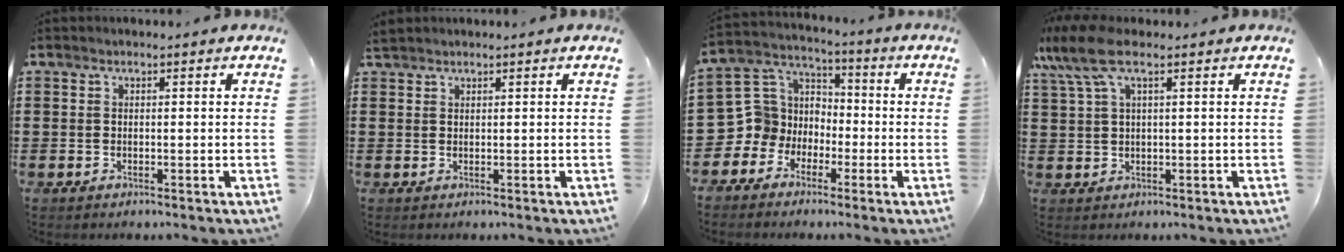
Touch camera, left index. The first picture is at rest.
{"total": 1.0, "force": [0.9, 0.3, 0.2], "torque": [-0.008, 0.001, 0.018]}
{"total": 7.7, "force": [-2.1, 7.3, 1.2], "torque": [-0.081, 0.004, -0.046]}
{"total": 6.7, "force": [3.1, 2.1, 5.6], "torque": [-0.135, -0.001, 0.052]}